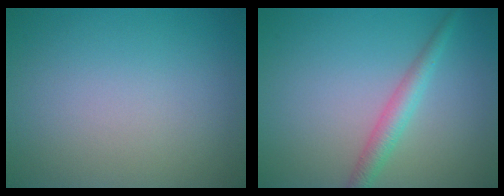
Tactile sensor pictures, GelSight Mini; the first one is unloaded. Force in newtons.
{"total": 2.5, "press": 2.5, "slide": 0.1}